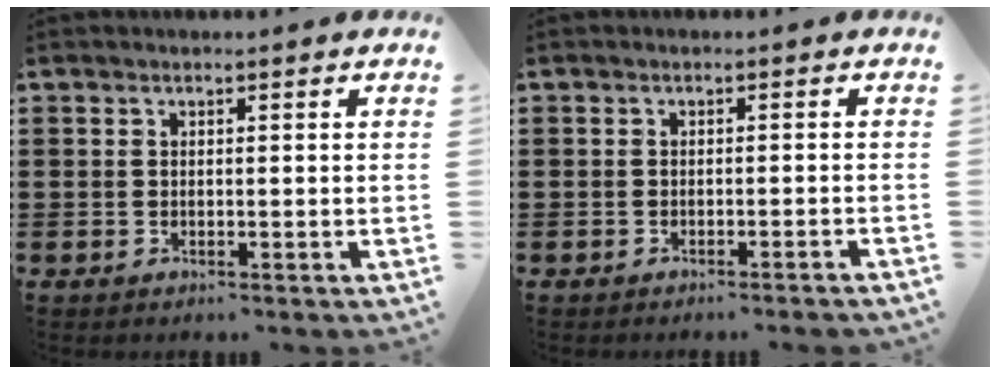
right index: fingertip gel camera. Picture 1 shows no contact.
{"total": 0.9, "force": [-0.8, -0.1, 0.2], "torque": [-0.004, 0.002, -0.017]}